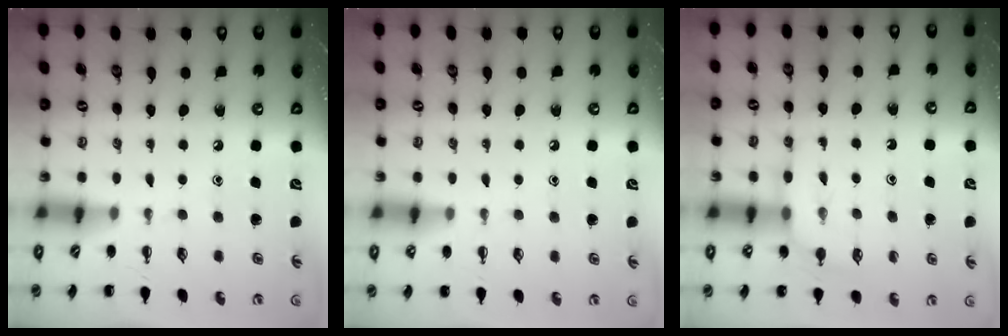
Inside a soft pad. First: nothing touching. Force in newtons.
{"total": 3.5, "press": 3.2, "slide": 1.3}
{"total": 8.1, "press": 8.0, "slide": 1.0}